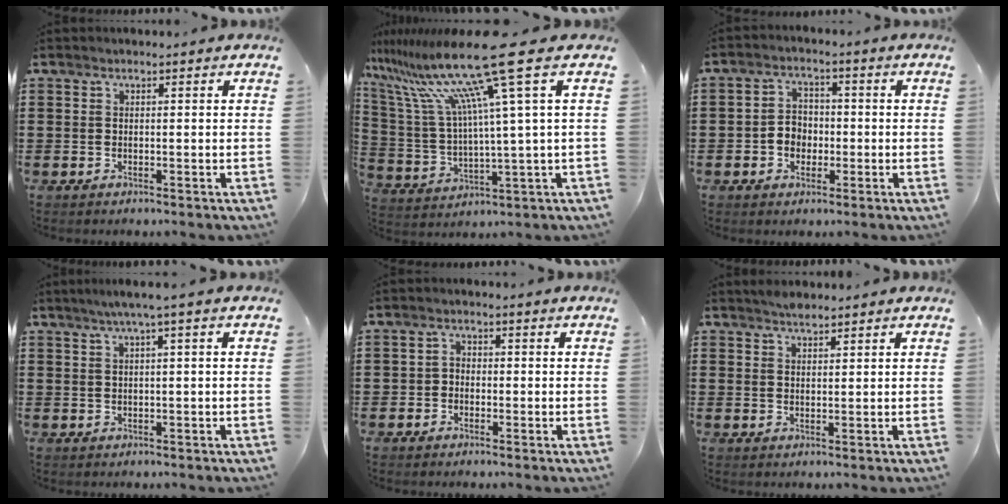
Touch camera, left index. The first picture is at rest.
{"total": 17.7, "force": [10.3, 0.1, 14.4], "torque": [-0.327, -0.060, 0.150]}
{"total": 3.8, "force": [-1.3, 3.1, 1.7], "torque": [-0.041, 0.008, -0.029]}
{"total": 2.1, "force": [0.5, -0.3, 2.0], "torque": [-0.035, -0.003, 0.007]}
{"total": 1.6, "force": [-1.1, 1.2, 0.4], "torque": [-0.013, 0.005, -0.025]}
{"total": 2.0, "force": [1.8, 0.6, 0.7], "torque": [-0.017, 0.000, 0.035]}